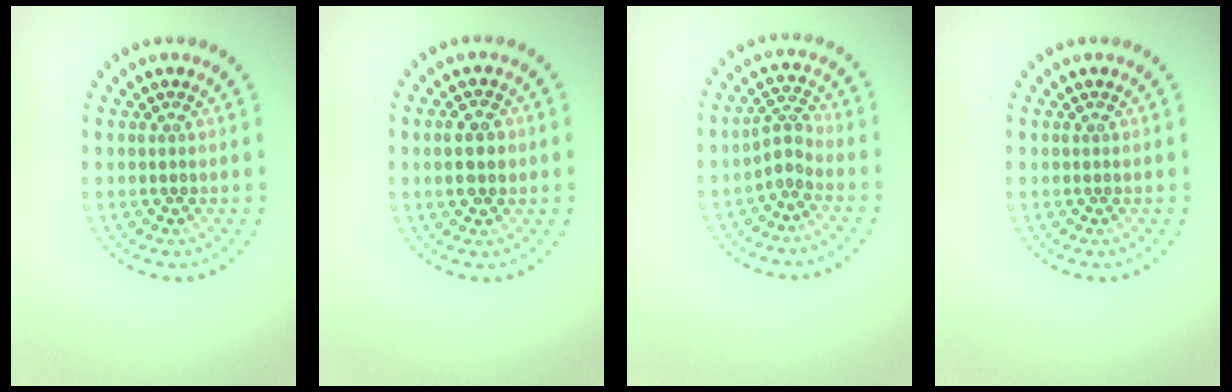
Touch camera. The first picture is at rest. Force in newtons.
{"total": 2.7, "press": 2.7, "slide": 0.2}
{"total": 2.2, "press": 1.5, "slide": 1.6}
{"total": 0.0}